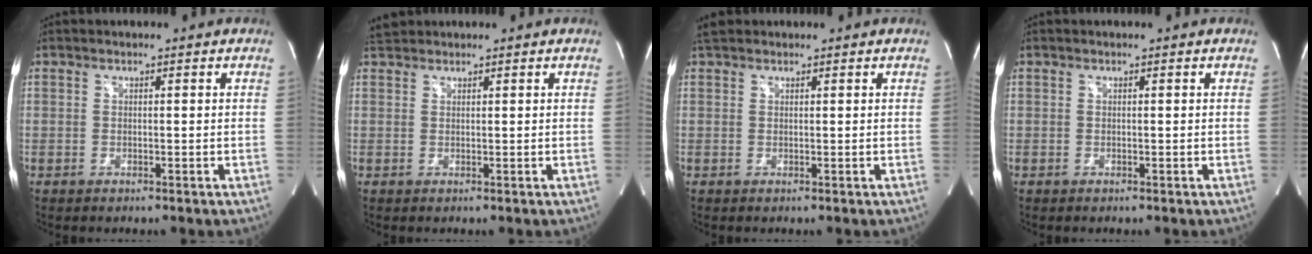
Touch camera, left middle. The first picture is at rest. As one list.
[{"total": 1.8, "force": [1.8, 0.3, 0.0], "torque": [-0.009, 0.014, 0.038]}, {"total": 1.8, "force": [1.6, 0.8, 0.4], "torque": [-0.013, 0.019, 0.029]}, {"total": 0.0}]